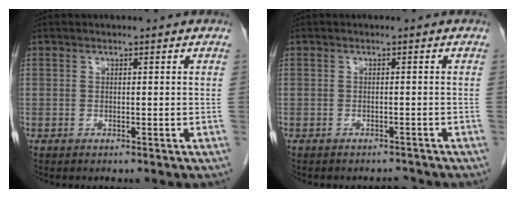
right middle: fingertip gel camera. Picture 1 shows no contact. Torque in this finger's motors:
{"motor_torque": [0.01, 0.00, 0.00, 0.00]}